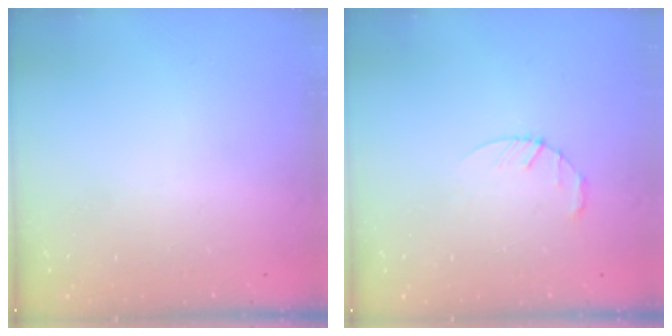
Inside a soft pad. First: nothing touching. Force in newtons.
{"total": 3.5, "press": 3.4, "slide": 0.5}